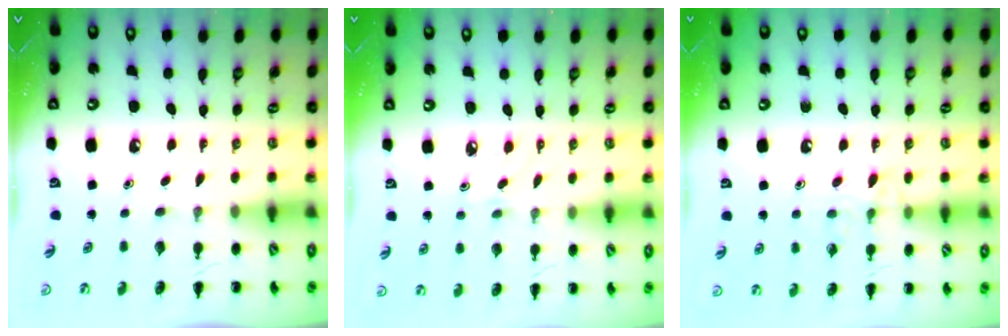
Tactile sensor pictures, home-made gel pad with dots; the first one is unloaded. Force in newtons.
{"total": 2.5, "press": 2.3, "slide": 0.9}
{"total": 8.0, "press": 7.9, "slide": 1.3}